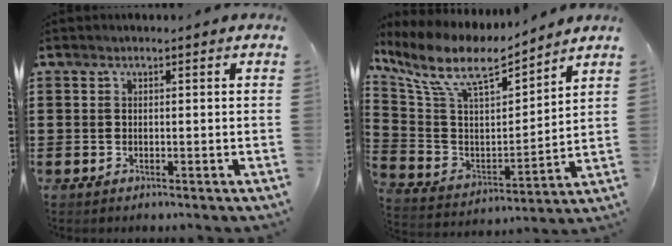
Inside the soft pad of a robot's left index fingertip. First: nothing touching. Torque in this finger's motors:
{"motor_torque": [2.14, 0.00, 0.49, 0.21]}